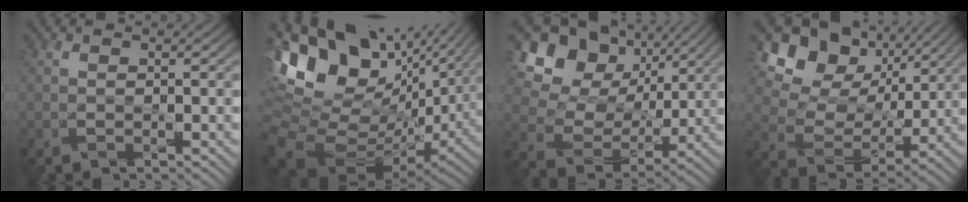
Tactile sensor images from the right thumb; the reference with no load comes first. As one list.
[{"total": 17.7, "force": [5.2, 10.0, 13.7], "torque": [-0.272, -0.004, 0.106]}, {"total": 14.1, "force": [5.5, 10.5, 7.5], "torque": [-0.182, 0.027, 0.100]}, {"total": 14.1, "force": [7.1, 9.6, 7.5], "torque": [-0.173, 0.025, 0.116]}]